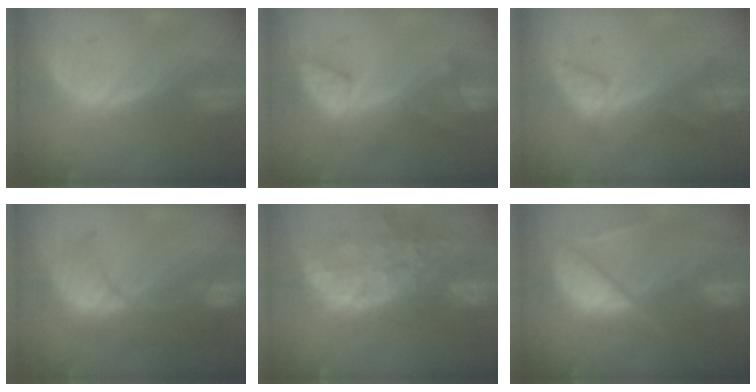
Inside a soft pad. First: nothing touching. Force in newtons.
{"total": 8.1, "press": 7.2, "slide": 3.9}
{"total": 4.7, "press": 4.6, "slide": 1.2}
{"total": 10.5, "press": 9.2, "slide": 5.0}
{"total": 13.7, "press": 11.2, "slide": 7.9}
{"total": 10.6, "press": 8.7, "slide": 6.0}